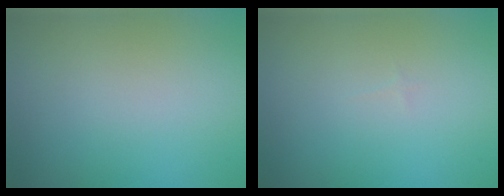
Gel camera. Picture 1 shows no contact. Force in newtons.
{"total": 0.0}